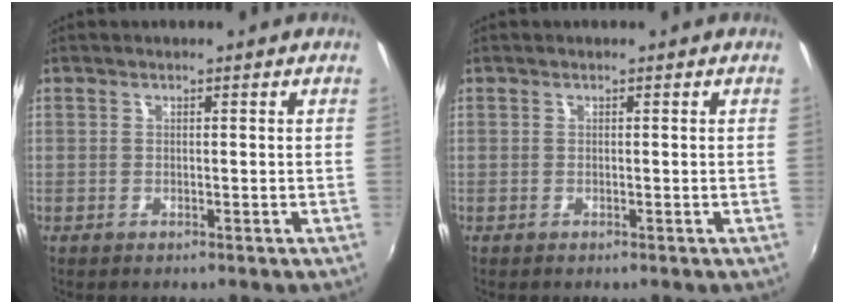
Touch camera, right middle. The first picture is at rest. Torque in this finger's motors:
{"motor_torque": [-0.07, 0.11, -0.02, 0.00]}